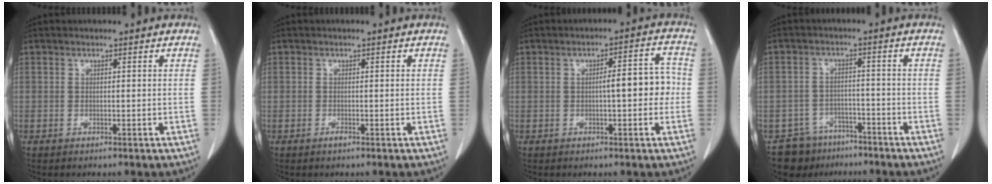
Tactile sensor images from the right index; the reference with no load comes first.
{"total": 0.6, "force": [-0.4, 0.3, 0.3], "torque": [-0.002, 0.001, -0.007]}
{"total": 5.9, "force": [-0.5, 1.6, 5.7], "torque": [-0.076, 0.025, -0.006]}
{"total": 7.0, "force": [-5.5, 4.3, -0.3], "torque": [0.014, 0.022, -0.087]}